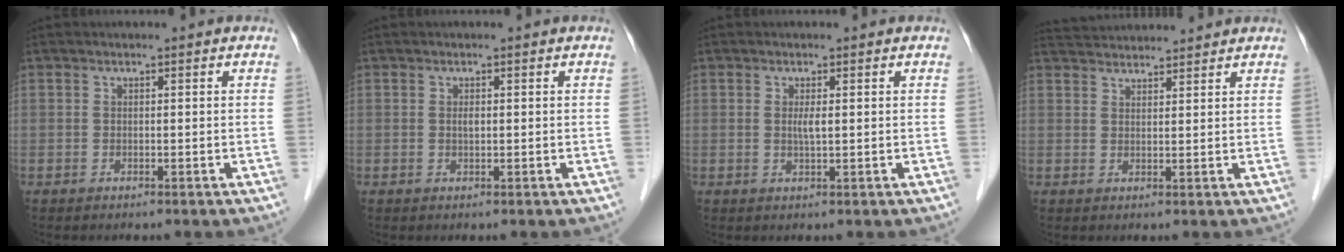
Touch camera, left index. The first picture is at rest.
{"total": 0.7, "force": [0.1, 0.2, 0.7], "torque": [-0.012, 0.000, 0.002]}
{"total": 1.5, "force": [0.3, 0.1, 1.4], "torque": [-0.033, -0.001, 0.006]}
{"total": 7.8, "force": [7.6, 0.4, 1.6], "torque": [-0.034, 0.038, 0.118]}